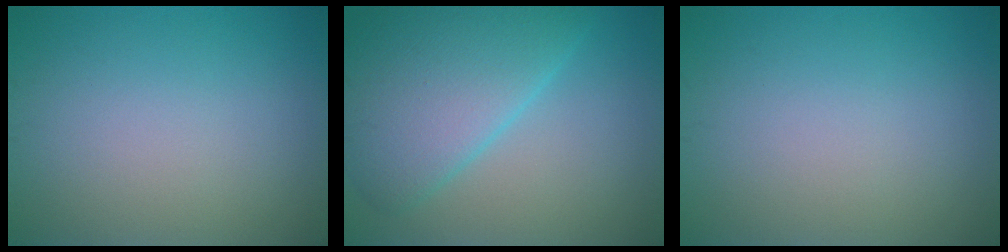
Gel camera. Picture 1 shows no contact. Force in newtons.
{"total": 7.9, "press": 7.9, "slide": 0.2}
{"total": 0.0}